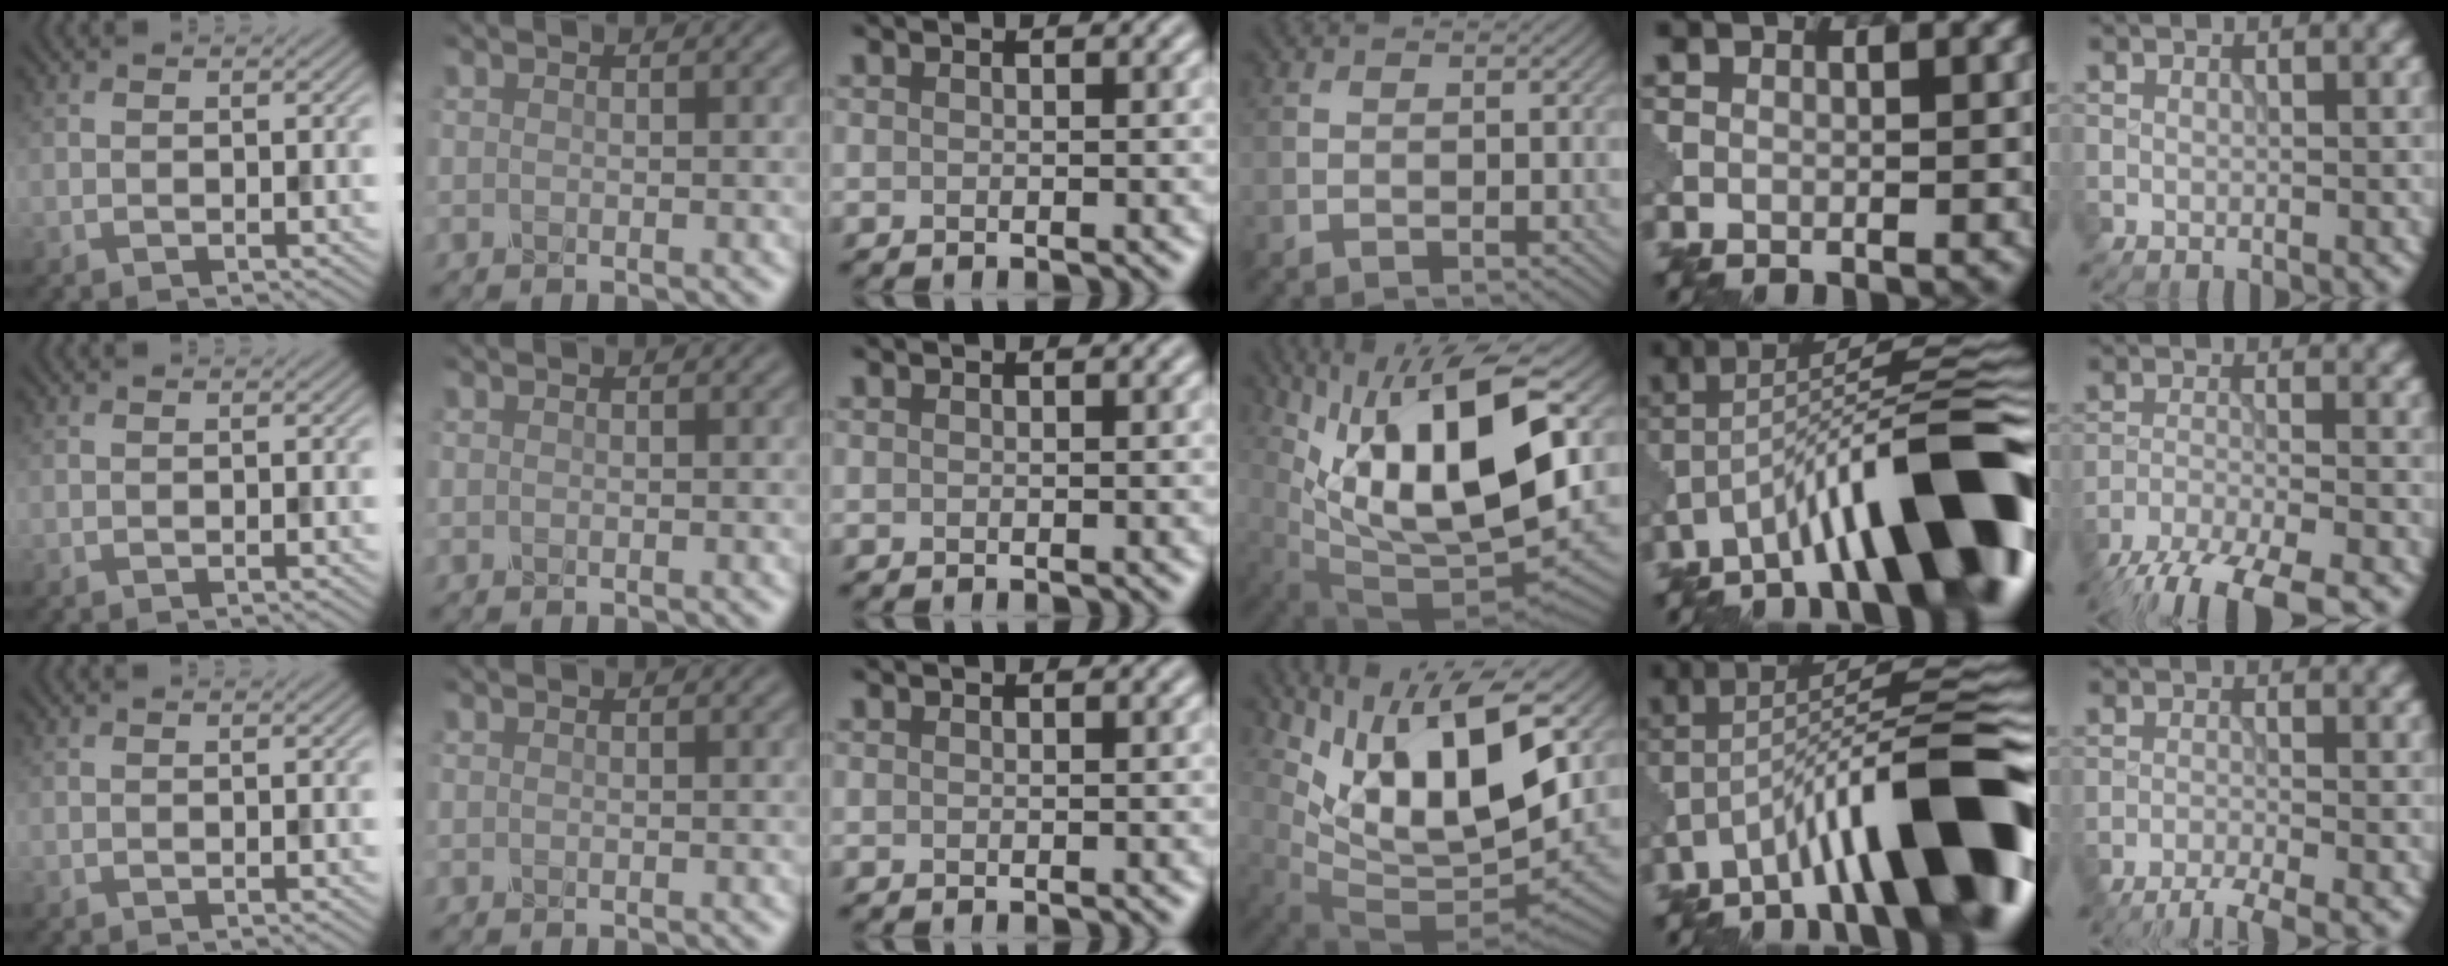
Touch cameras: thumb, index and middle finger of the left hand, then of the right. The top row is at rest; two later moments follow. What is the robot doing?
{"motion": "disassemble", "object": "pitcher"}